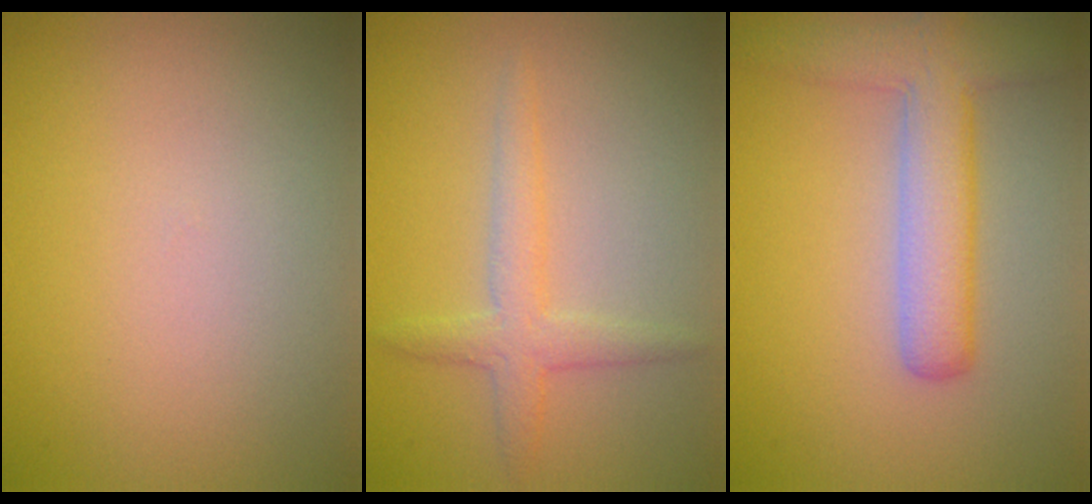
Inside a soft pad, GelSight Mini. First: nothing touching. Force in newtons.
{"total": 2.5, "press": 2.5, "slide": 0.0}
{"total": 5.2, "press": 5.2, "slide": 0.2}